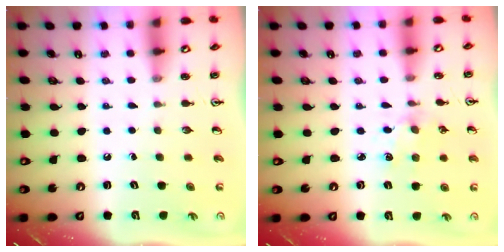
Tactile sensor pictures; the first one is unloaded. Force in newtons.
{"total": 3.3, "press": 3.3, "slide": 0.4}